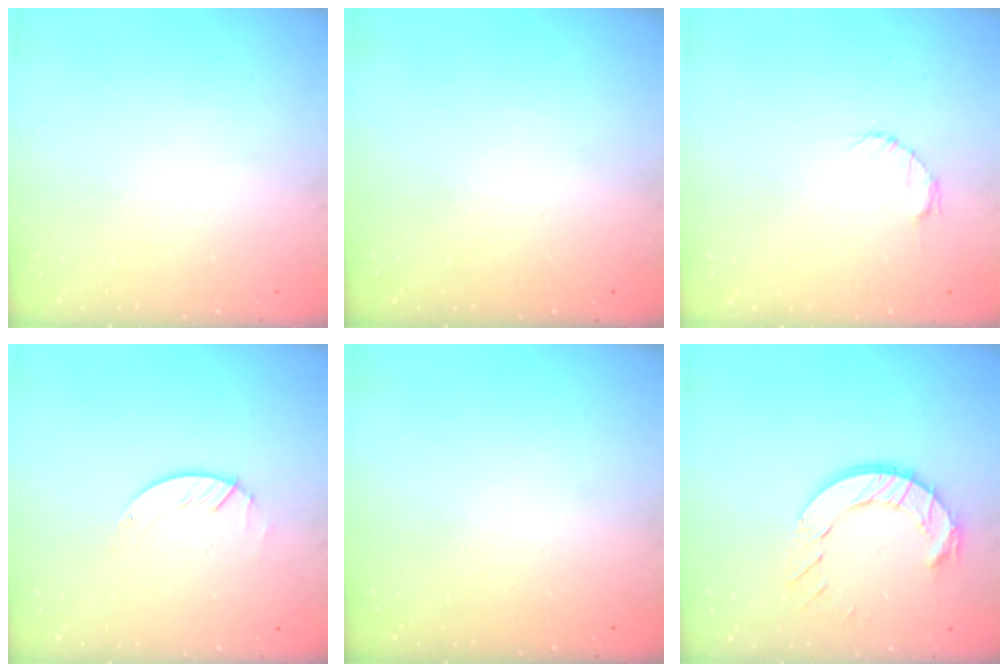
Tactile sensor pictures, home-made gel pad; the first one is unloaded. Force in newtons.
{"total": 0.0}
{"total": 2.7, "press": 2.7, "slide": 0.4}
{"total": 1.4, "press": 1.4, "slide": 0.2}
{"total": 0.0}
{"total": 11.0, "press": 10.9, "slide": 1.1}